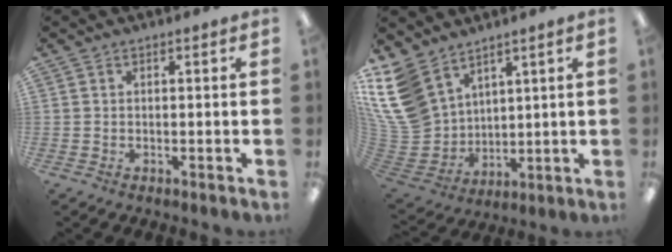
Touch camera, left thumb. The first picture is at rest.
{"total": 15.7, "force": [9.2, 10.9, 6.6], "torque": [-0.198, -0.048, 0.180]}